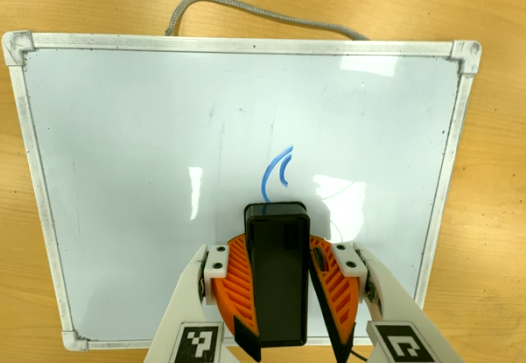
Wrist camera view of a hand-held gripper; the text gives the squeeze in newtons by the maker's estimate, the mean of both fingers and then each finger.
{"total": 9.9, "left": 10.2, "right": 9.6}